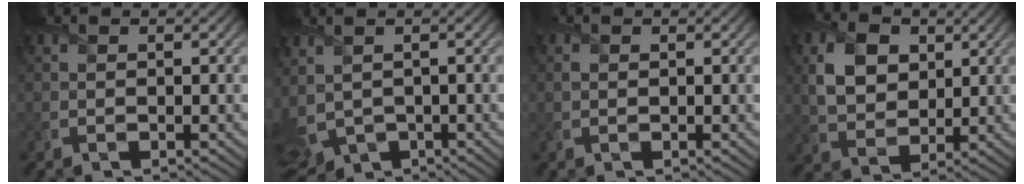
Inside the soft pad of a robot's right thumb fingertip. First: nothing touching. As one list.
[{"total": 6.2, "force": [-1.0, 3.6, 4.9], "torque": [-0.137, -0.022, -0.003]}, {"total": 0.6, "force": [0.3, 0.5, 0.3], "torque": [-0.010, -0.001, 0.004]}, {"total": 7.2, "force": [2.4, 5.1, 4.4], "torque": [-0.108, 0.001, 0.042]}]